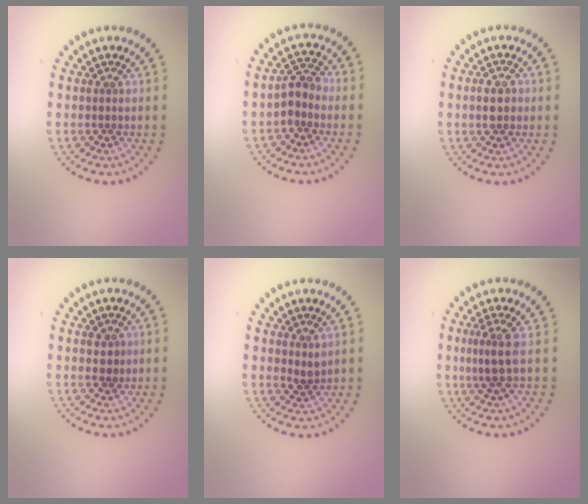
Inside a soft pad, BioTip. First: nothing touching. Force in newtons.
{"total": 2.4, "press": 2.1, "slide": 1.0}
{"total": 2.1, "press": 2.1, "slide": 0.3}
{"total": 1.1, "press": 1.1, "slide": 0.3}
{"total": 1.2, "press": 1.0, "slide": 0.7}
{"total": 2.3, "press": 1.5, "slide": 1.7}